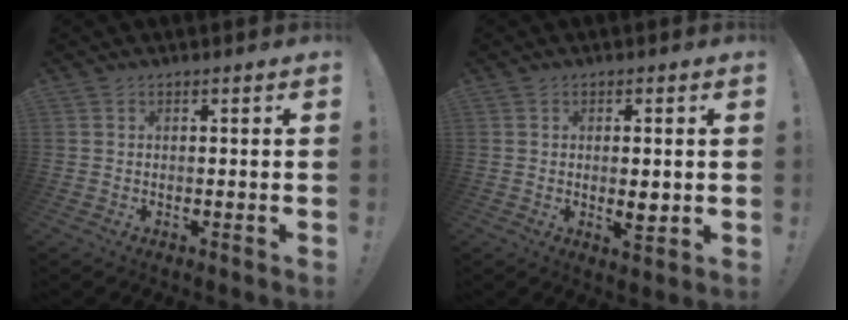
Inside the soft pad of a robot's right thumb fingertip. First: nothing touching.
{"total": 4.0, "force": [-0.2, 1.4, 3.8], "torque": [-0.047, -0.004, -0.004]}